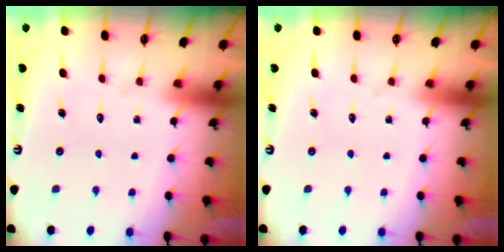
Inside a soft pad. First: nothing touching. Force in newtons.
{"total": 0.0}